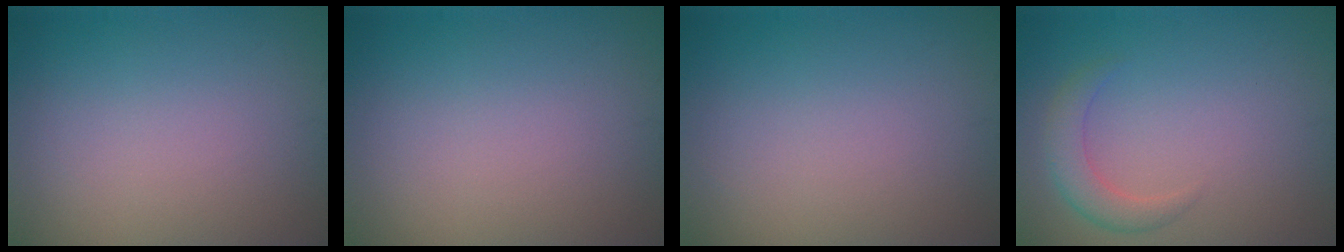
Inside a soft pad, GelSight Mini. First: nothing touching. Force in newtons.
{"total": 0.0}
{"total": 0.0}
{"total": 2.4, "press": 2.4, "slide": 0.1}